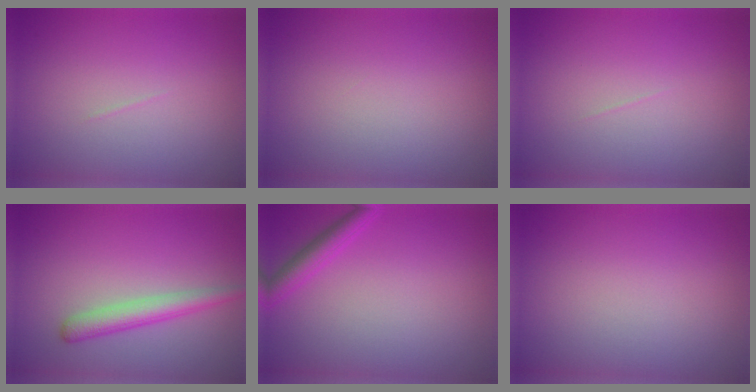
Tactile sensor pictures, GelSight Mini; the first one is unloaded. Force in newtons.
{"total": 0.0}
{"total": 0.0}
{"total": 2.8, "press": 2.7, "slide": 0.2}
{"total": 2.3, "press": 2.3, "slide": 0.2}
{"total": 0.0}